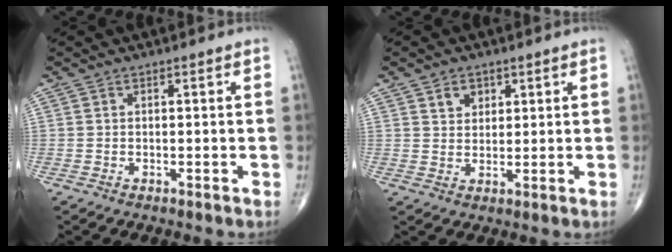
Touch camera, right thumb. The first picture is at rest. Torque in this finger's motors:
{"motor_torque": [0.00, 0.10, -0.01, 0.30, 0.07]}